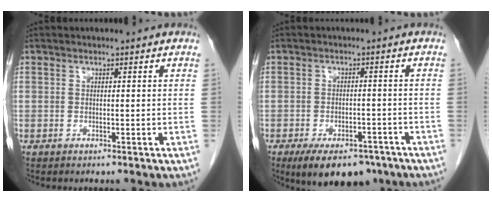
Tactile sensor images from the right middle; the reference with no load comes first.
{"total": 10.6, "force": [-7.6, 4.9, 5.5], "torque": [-0.080, -0.002, -0.114]}